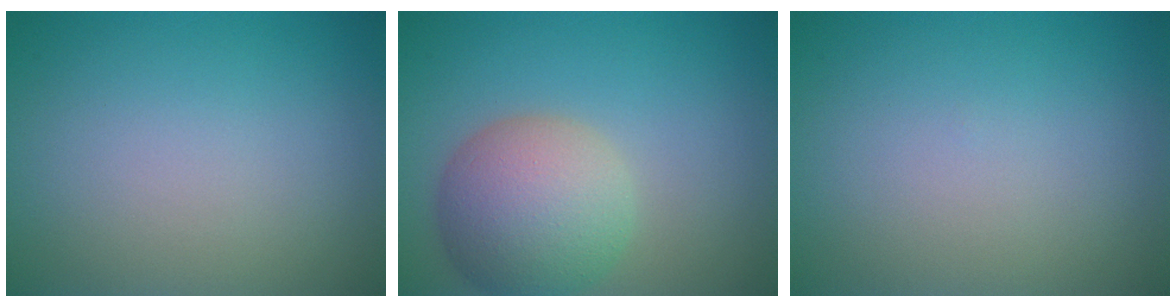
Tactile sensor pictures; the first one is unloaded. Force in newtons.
{"total": 7.0, "press": 6.9, "slide": 0.6}
{"total": 0.0}